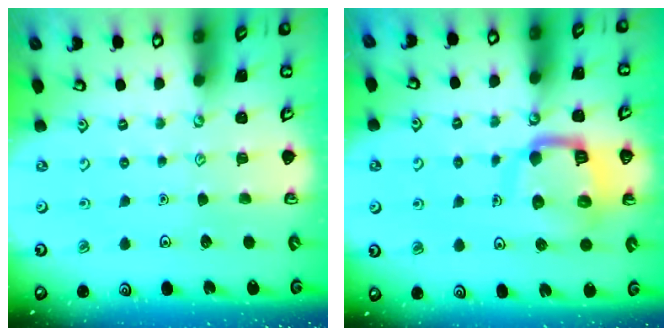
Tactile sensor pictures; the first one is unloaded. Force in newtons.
{"total": 11.8, "press": 11.7, "slide": 1.3}